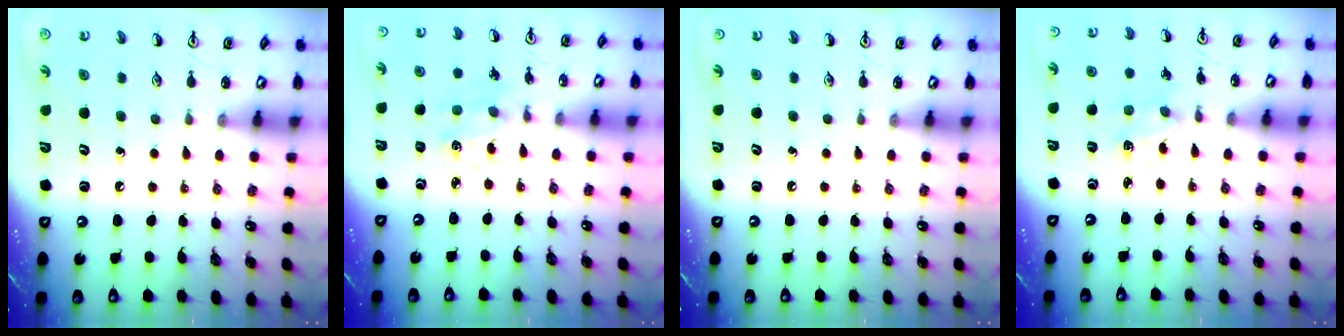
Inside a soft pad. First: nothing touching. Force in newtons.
{"total": 1.1, "press": 1.1, "slide": 0.3}
{"total": 0.0}
{"total": 1.5, "press": 1.4, "slide": 0.5}